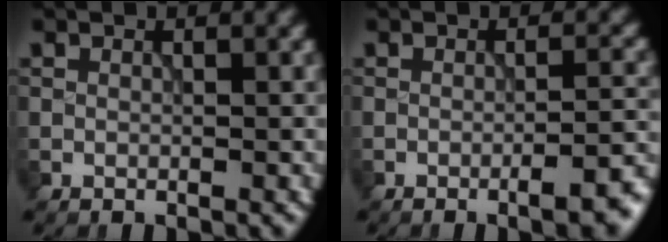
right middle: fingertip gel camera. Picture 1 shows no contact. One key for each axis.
{"total": 4.9, "fx": -2.6, "fy": 1.2, "fz": 3.9, "tx": -0.047, "ty": 0.003, "tz": -0.035}